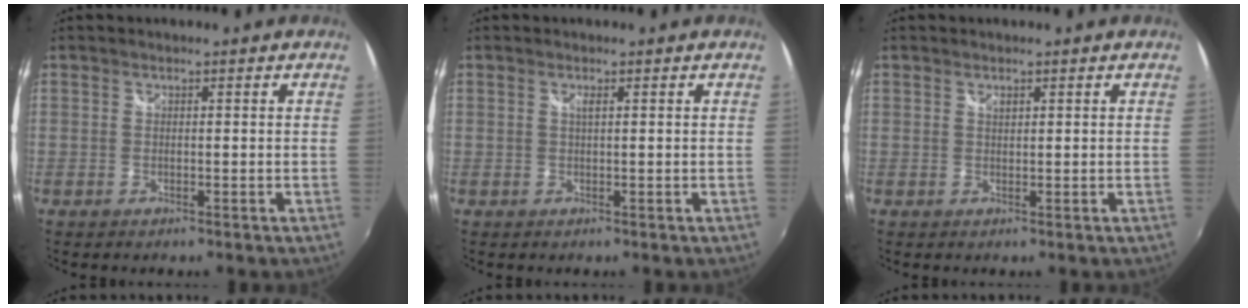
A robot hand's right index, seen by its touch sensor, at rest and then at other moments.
{"total": 0.8, "force": [0.3, 0.0, 0.8], "torque": [-0.015, 0.000, 0.005]}
{"total": 0.8, "force": [0.5, 0.4, 0.4], "torque": [-0.007, 0.001, 0.009]}